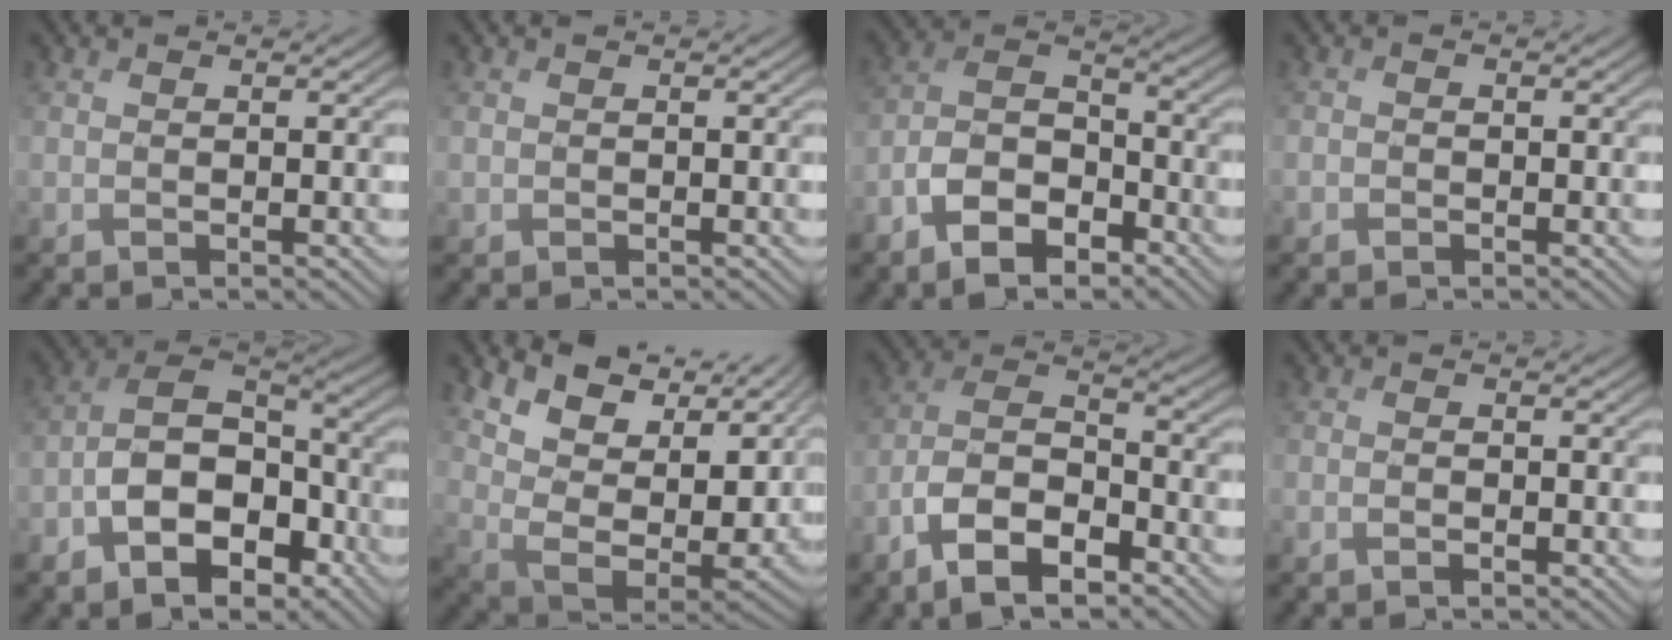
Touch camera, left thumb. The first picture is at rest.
{"total": 0.8, "force": [0.1, 0.8, 0.2], "torque": [-0.004, -0.001, 0.002]}
{"total": 9.0, "force": [-6.2, 4.4, 4.8], "torque": [-0.082, -0.001, -0.133]}
{"total": 1.2, "force": [-0.8, 0.9, 0.1], "torque": [0.002, -0.004, -0.019]}
{"total": 10.5, "force": [-5.5, 6.2, 6.4], "torque": [-0.110, -0.003, -0.119]}
{"total": 13.8, "force": [6.6, 5.4, 10.8], "torque": [-0.216, 0.001, 0.129]}
{"total": 10.6, "force": [-7.0, 4.2, 6.7], "torque": [-0.113, 0.001, -0.149]}
{"total": 1.1, "force": [-1.1, 0.1, 0.1], "torque": [0.008, 0.001, -0.025]}